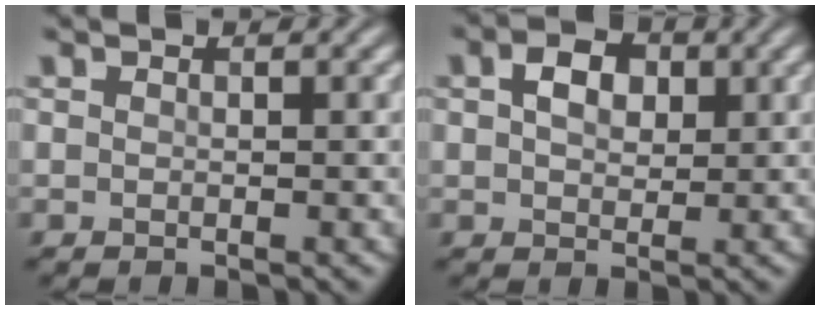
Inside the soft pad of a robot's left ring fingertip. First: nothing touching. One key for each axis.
{"total": 3.3, "fx": 1.0, "fy": 2.3, "fz": 2.2, "tx": -0.043, "ty": 0.005, "tz": 0.015}